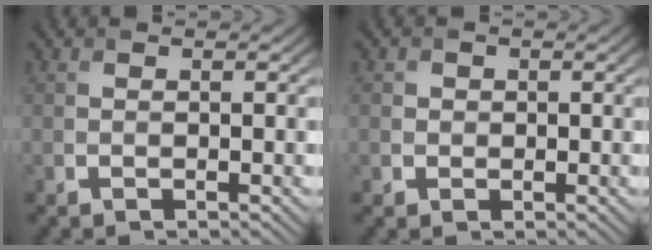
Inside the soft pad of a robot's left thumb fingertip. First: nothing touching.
{"total": 1.7, "force": [0.2, 1.7, 0.2], "torque": [0.000, -0.004, 0.005]}